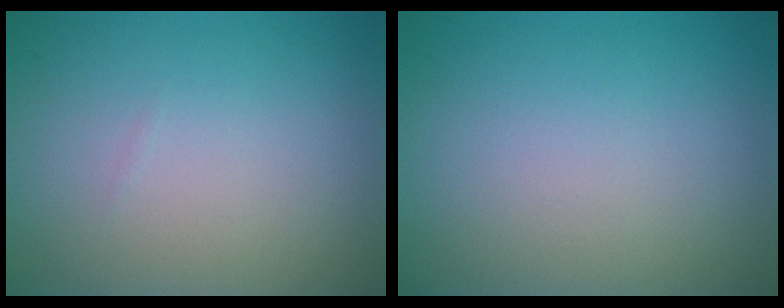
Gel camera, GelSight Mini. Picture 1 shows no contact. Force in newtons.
{"total": 0.0}